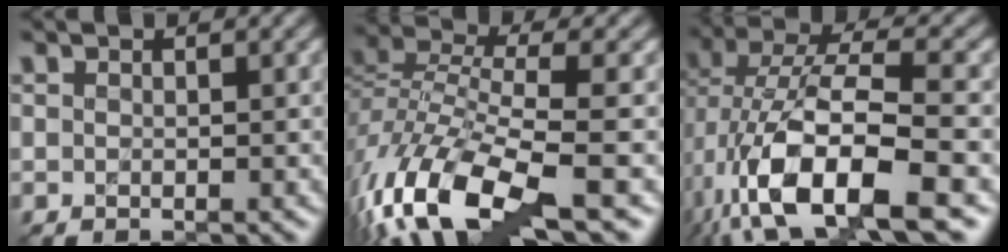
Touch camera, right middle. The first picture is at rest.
{"total": 12.0, "force": [-6.8, 4.1, 8.9], "torque": [-0.201, -0.010, -0.125]}
{"total": 12.8, "force": [-3.5, 6.5, 10.5], "torque": [-0.218, -0.017, -0.056]}